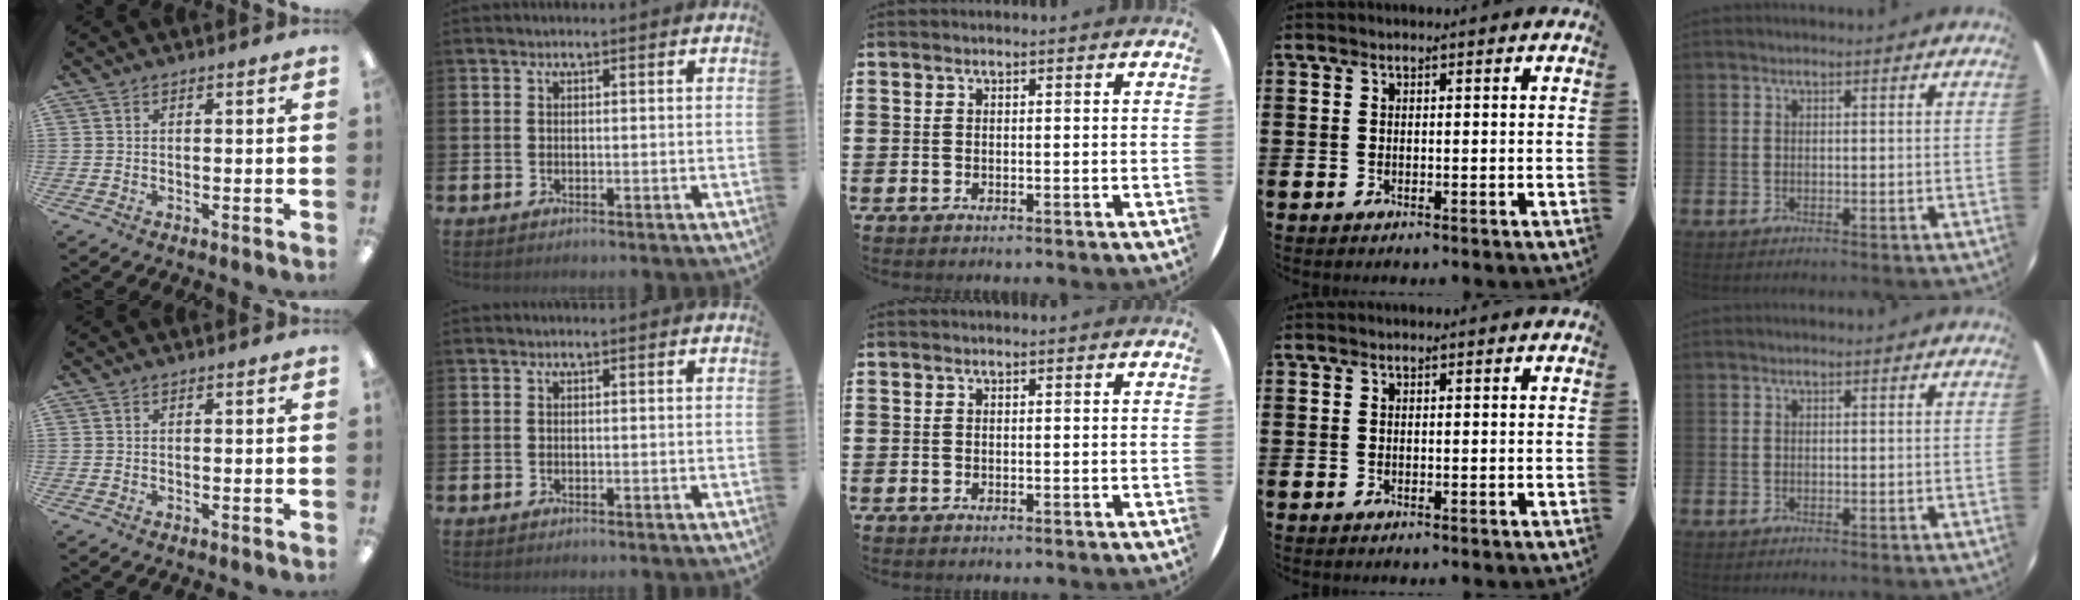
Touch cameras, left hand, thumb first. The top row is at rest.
{}